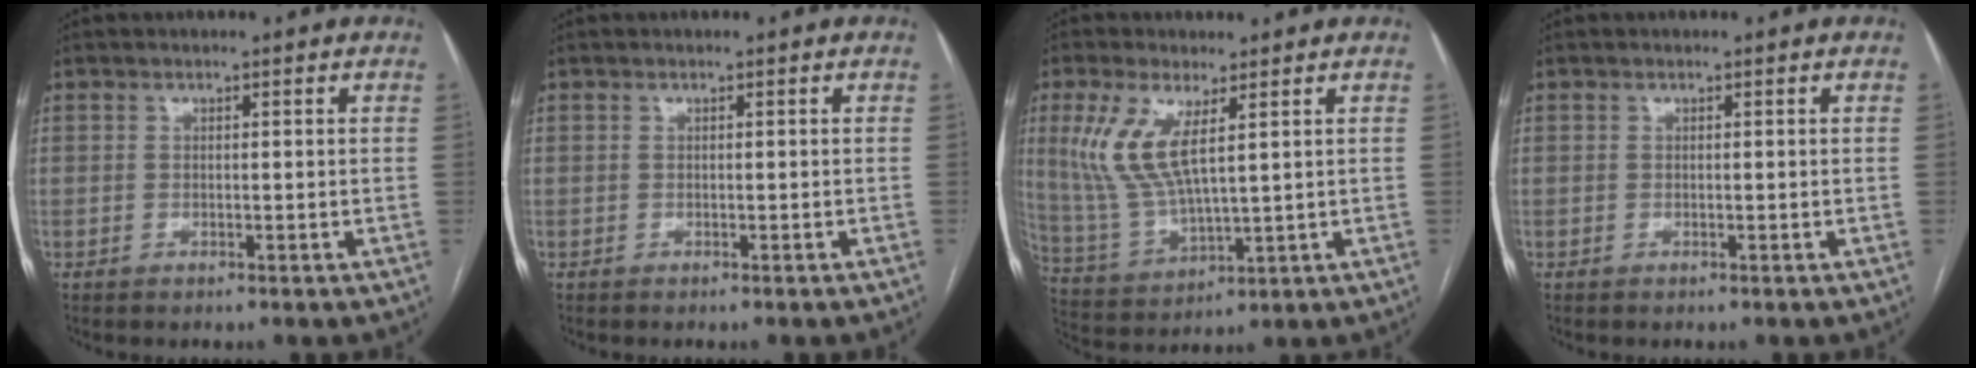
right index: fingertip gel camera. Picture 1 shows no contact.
{"total": 0.9, "force": [-0.8, -0.2, 0.3], "torque": [0.001, 0.005, -0.013]}
{"total": 10.2, "force": [3.7, 2.9, 9.0], "torque": [-0.218, -0.004, 0.086]}
{"total": 0.0}